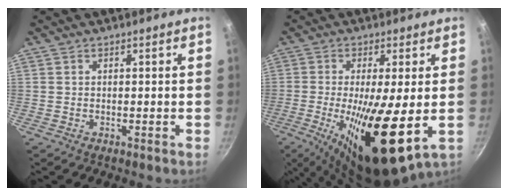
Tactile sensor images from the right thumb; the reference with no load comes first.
{"total": 17.5, "force": [-2.8, 4.6, 16.6], "torque": [-0.283, -0.014, -0.040]}